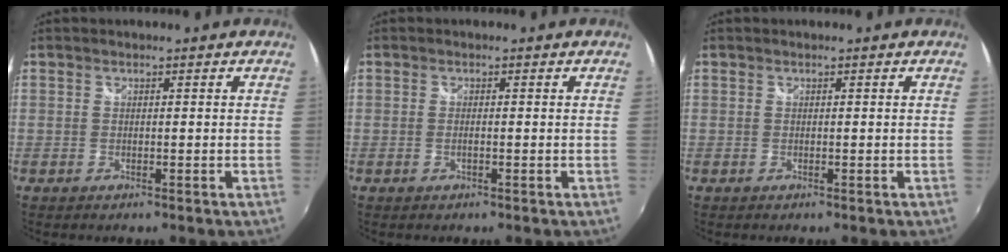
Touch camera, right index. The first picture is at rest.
{"total": 0.8, "force": [-0.3, 0.2, 0.7], "torque": [-0.017, -0.001, -0.006]}
{"total": 0.0}